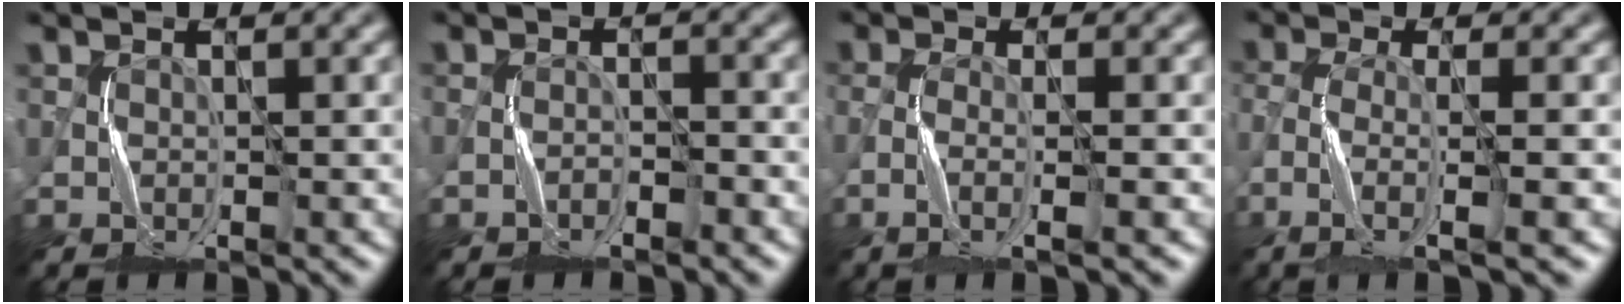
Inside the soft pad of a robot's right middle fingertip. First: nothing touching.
{"total": 2.0, "force": [-1.8, 0.2, 0.7], "torque": [-0.008, 0.011, -0.036]}
{"total": 2.5, "force": [-1.6, 0.2, 1.9], "torque": [-0.034, -0.001, -0.039]}
{"total": 4.7, "force": [-2.8, 0.8, 3.7], "torque": [-0.067, -0.007, -0.066]}